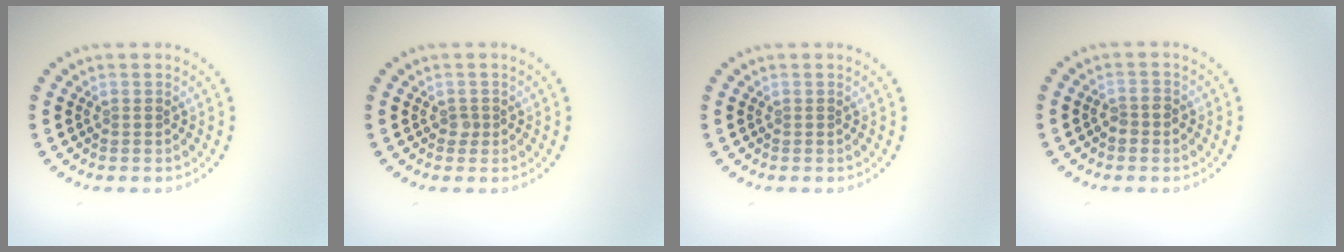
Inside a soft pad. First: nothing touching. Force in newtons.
{"total": 0.7, "press": 0.5, "slide": 0.5}
{"total": 0.0}
{"total": 1.4, "press": 1.3, "slide": 0.5}